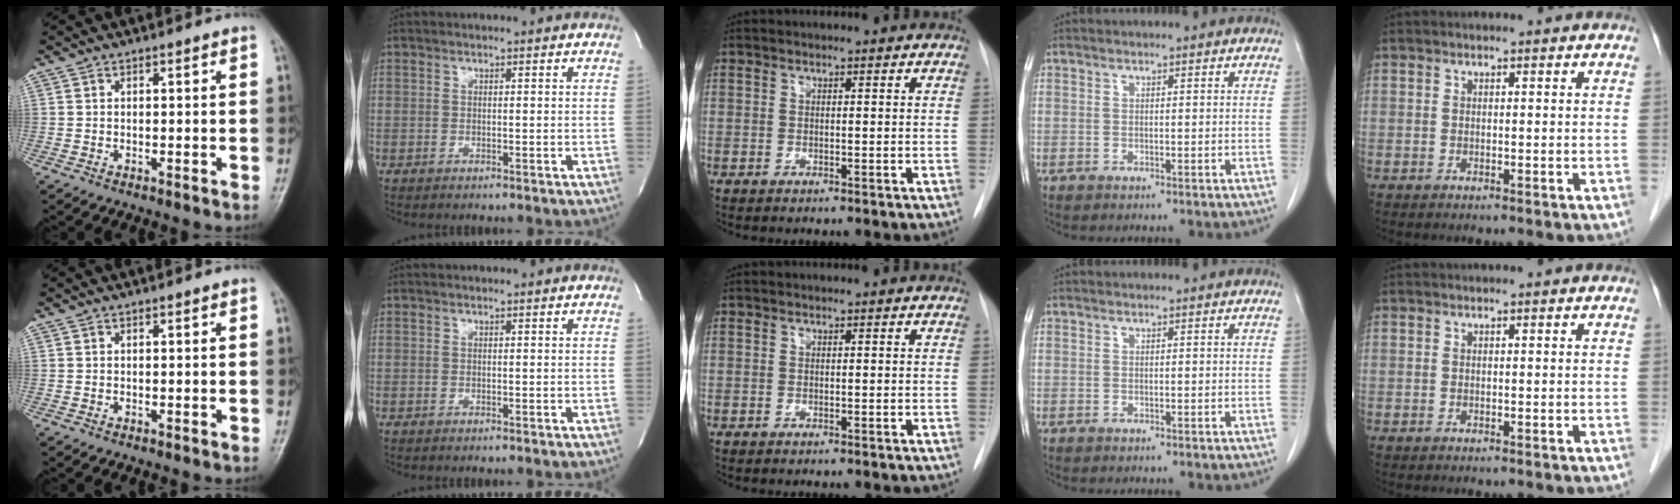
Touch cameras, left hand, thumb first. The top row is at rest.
{}